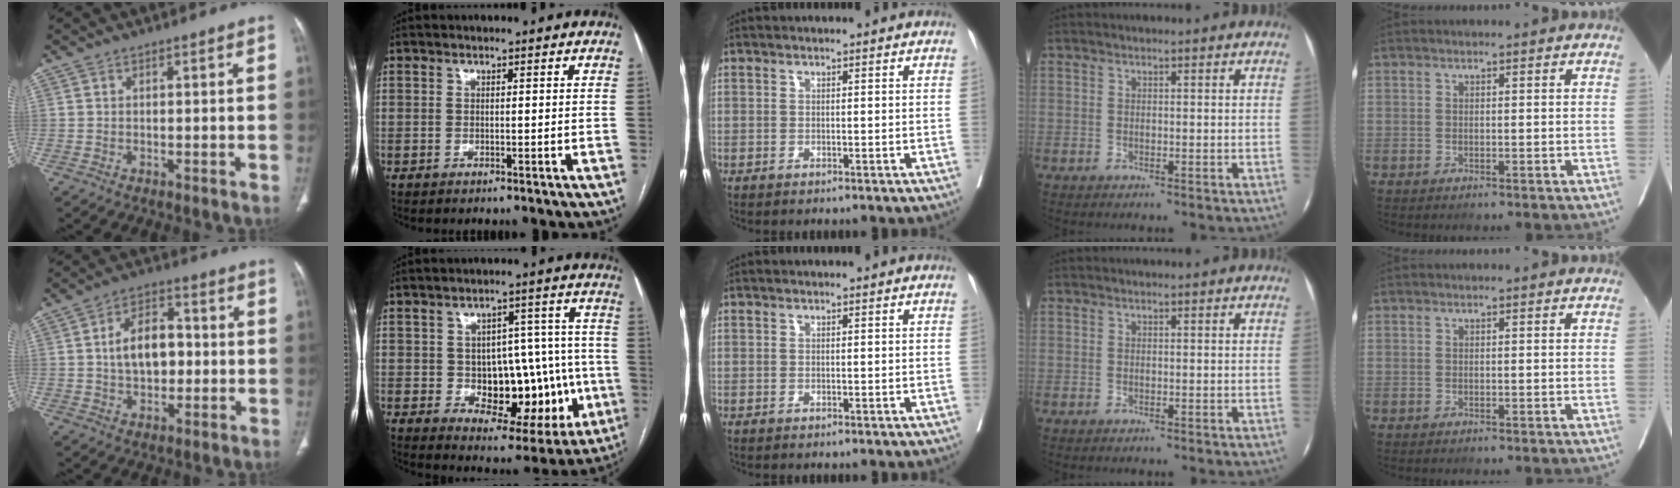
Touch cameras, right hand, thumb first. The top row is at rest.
{"thumb": {"total": 9.6, "force": [0.2, 6.1, 7.4], "torque": [-0.102, 0.022, -0.002]}, "index": {"total": 15.2, "force": [-2.6, 8.5, 12.3], "torque": [-0.150, 0.035, -0.011]}}